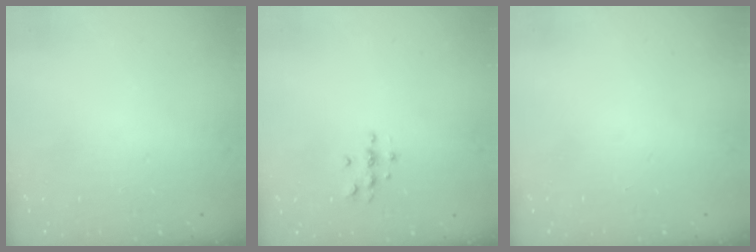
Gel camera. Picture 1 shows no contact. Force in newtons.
{"total": 4.0, "press": 3.9, "slide": 0.4}
{"total": 0.0}